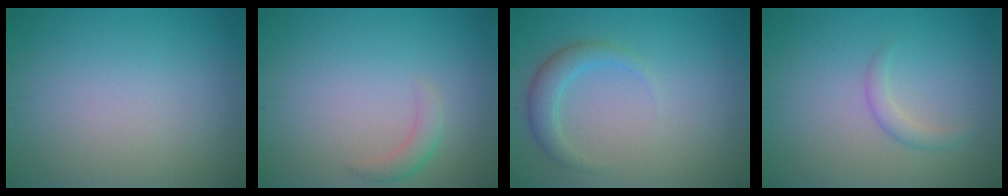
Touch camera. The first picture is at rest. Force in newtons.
{"total": 1.5, "press": 1.5, "slide": 0.1}
{"total": 2.4, "press": 2.4, "slide": 0.1}
{"total": 1.4, "press": 1.4, "slide": 0.0}